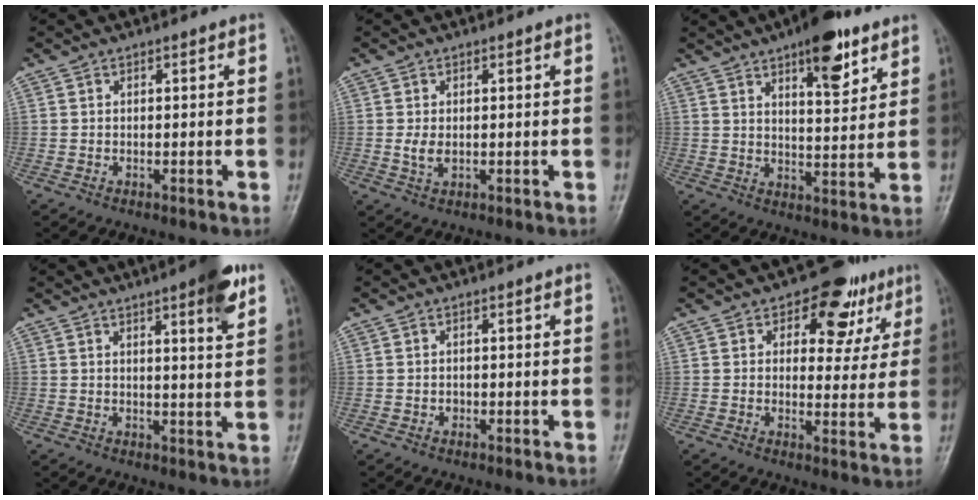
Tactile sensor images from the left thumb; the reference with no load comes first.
{"total": 2.5, "force": [0.0, 1.5, 2.0], "torque": [-0.041, -0.001, 0.003]}
{"total": 11.3, "force": [6.7, 4.1, 8.1], "torque": [-0.095, -0.036, 0.099]}
{"total": 7.8, "force": [4.5, 1.0, 6.3], "torque": [-0.080, -0.021, 0.057]}
{"total": 0.8, "force": [-0.2, 0.7, 0.3], "torque": [-0.002, 0.003, -0.002]}
{"total": 10.7, "force": [5.0, 6.8, 6.7], "torque": [-0.030, -0.014, 0.061]}